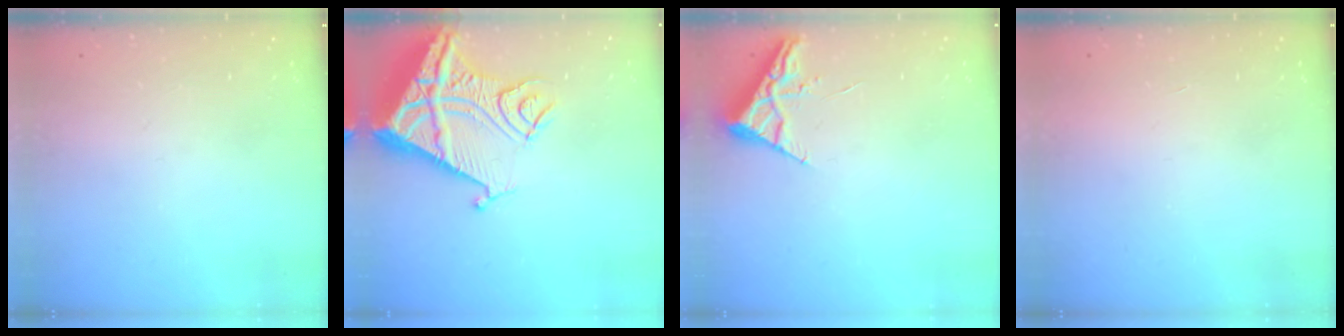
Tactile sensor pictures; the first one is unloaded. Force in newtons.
{"total": 20.1, "press": 19.9, "slide": 2.1}
{"total": 3.9, "press": 3.9, "slide": 0.5}
{"total": 1.5, "press": 1.5, "slide": 0.1}